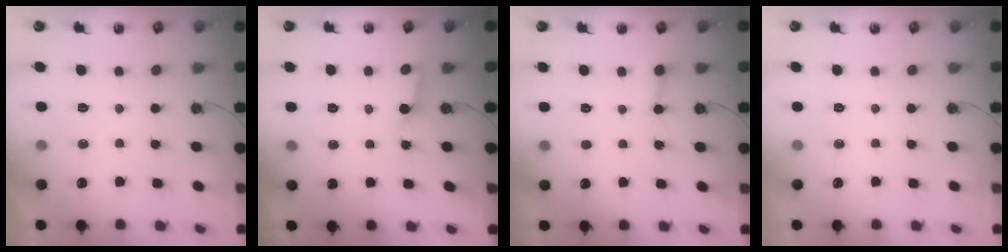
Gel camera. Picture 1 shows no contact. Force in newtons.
{"total": 2.8, "press": 2.8, "slide": 0.1}
{"total": 3.6, "press": 3.6, "slide": 0.8}
{"total": 0.0}